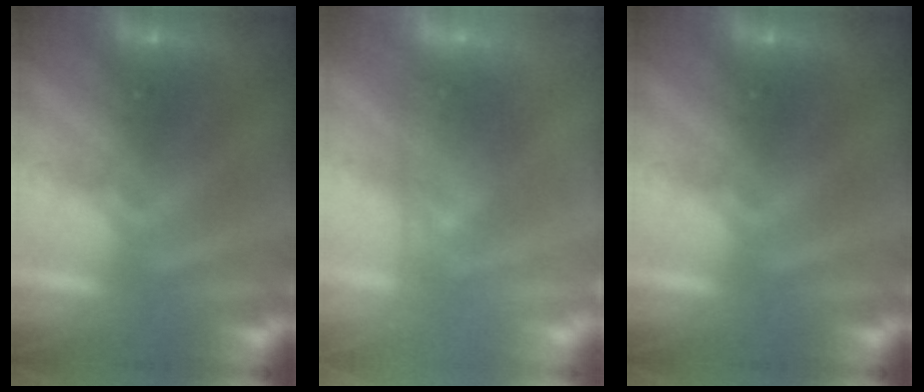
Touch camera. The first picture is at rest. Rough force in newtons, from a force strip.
{"total": 2.7}
{"total": 0.0}